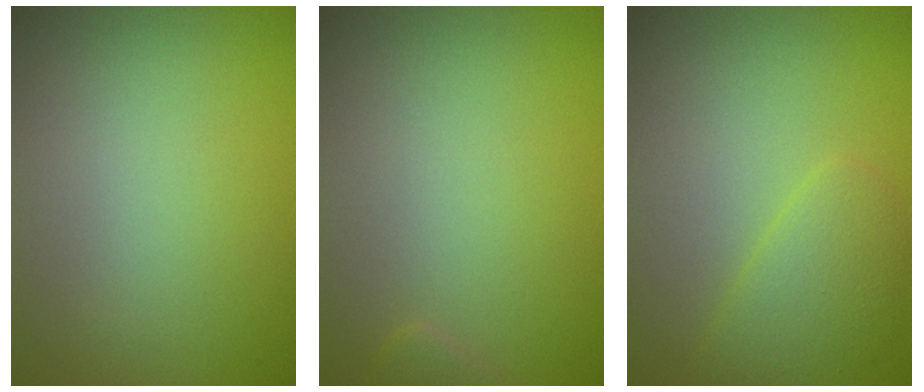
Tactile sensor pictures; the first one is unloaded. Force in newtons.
{"total": 0.6, "press": 0.6, "slide": 0.1}
{"total": 2.7, "press": 2.7, "slide": 0.2}